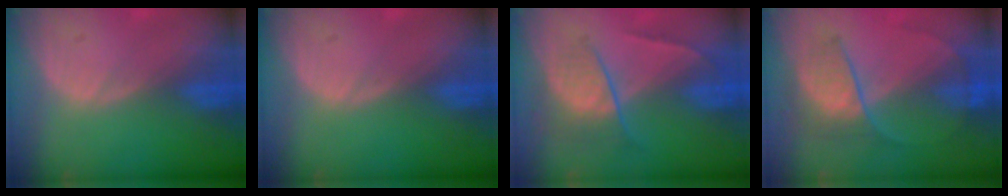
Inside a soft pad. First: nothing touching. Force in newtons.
{"total": 0.0}
{"total": 6.8, "press": 6.0, "slide": 3.2}
{"total": 6.4, "press": 6.3, "slide": 1.0}